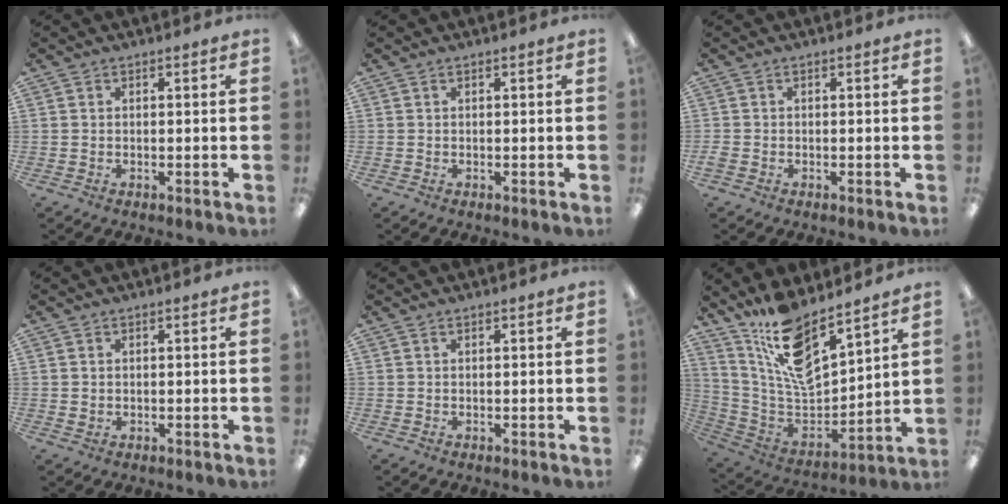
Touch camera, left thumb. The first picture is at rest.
{"total": 0.0}
{"total": 1.0, "force": [-0.6, 0.6, 0.5], "torque": [-0.007, 0.000, -0.010]}
{"total": 0.7, "force": [0.2, 0.7, 0.1], "torque": [-0.002, 0.004, 0.003]}
{"total": 0.0}
{"total": 15.4, "force": [11.9, 5.3, 8.2], "torque": [-0.157, -0.087, 0.214]}